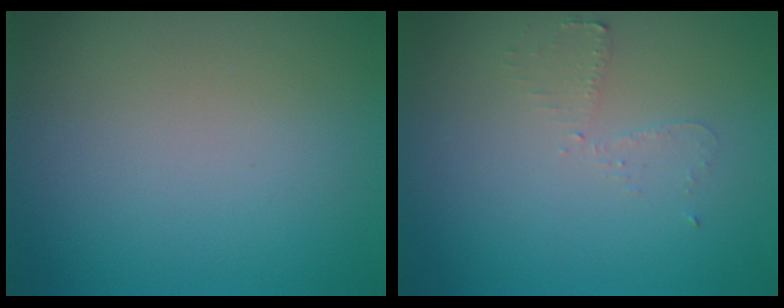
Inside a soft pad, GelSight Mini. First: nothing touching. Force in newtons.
{"total": 1.6, "press": 1.5, "slide": 0.2}